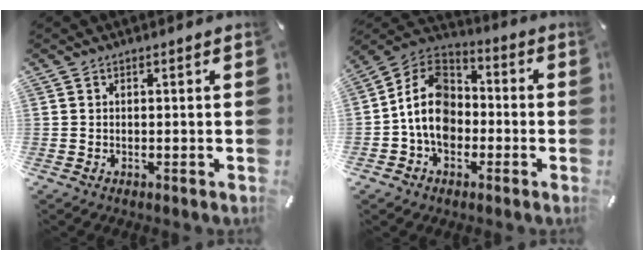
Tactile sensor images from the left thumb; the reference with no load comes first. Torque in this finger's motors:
{"motor_torque": [1.44, 2.77, 0.65, 0.36, 0.19]}